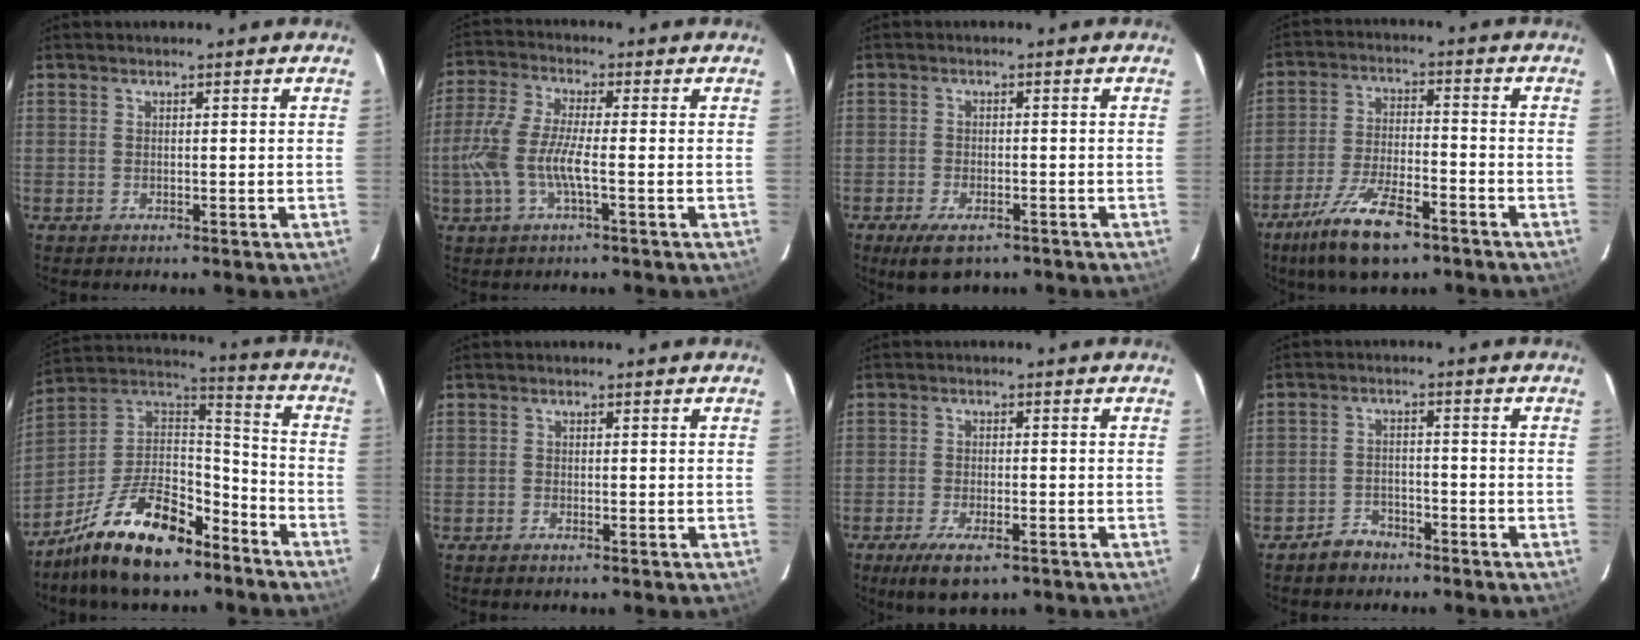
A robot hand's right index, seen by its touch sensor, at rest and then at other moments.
{"total": 9.6, "force": [-2.1, 2.1, 9.1], "torque": [-0.203, -0.001, -0.041]}
{"total": 6.5, "force": [-4.5, 2.7, 3.8], "torque": [-0.088, -0.018, -0.073]}
{"total": 13.5, "force": [-9.1, 4.6, 9.0], "torque": [-0.195, -0.023, -0.164]}
{"total": 20.7, "force": [-13.7, 9.0, 12.6], "torque": [-0.246, 0.015, -0.232]}
{"total": 0.7, "force": [-0.6, 0.3, 0.2], "torque": [-0.007, -0.002, -0.013]}
{"total": 7.5, "force": [-4.9, 2.6, 5.1], "torque": [-0.119, -0.022, -0.083]}
{"total": 4.3, "force": [-3.4, 2.5, 0.7], "torque": [-0.027, 0.013, -0.056]}